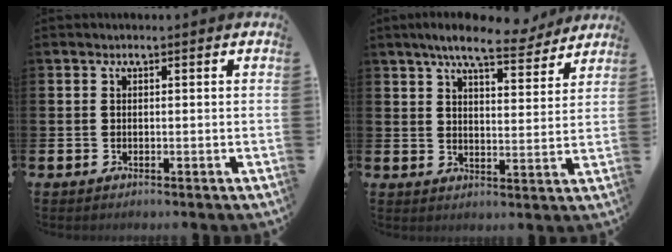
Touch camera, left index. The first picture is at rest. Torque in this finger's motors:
{"motor_torque": [1.07, -1.06, 0.75, 0.21]}